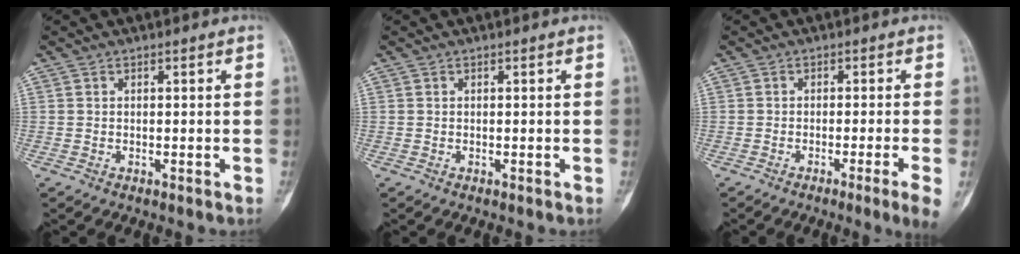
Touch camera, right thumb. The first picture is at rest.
{"total": 0.0}
{"total": 4.7, "force": [-2.3, -1.0, 3.9], "torque": [-0.068, -0.003, -0.036]}